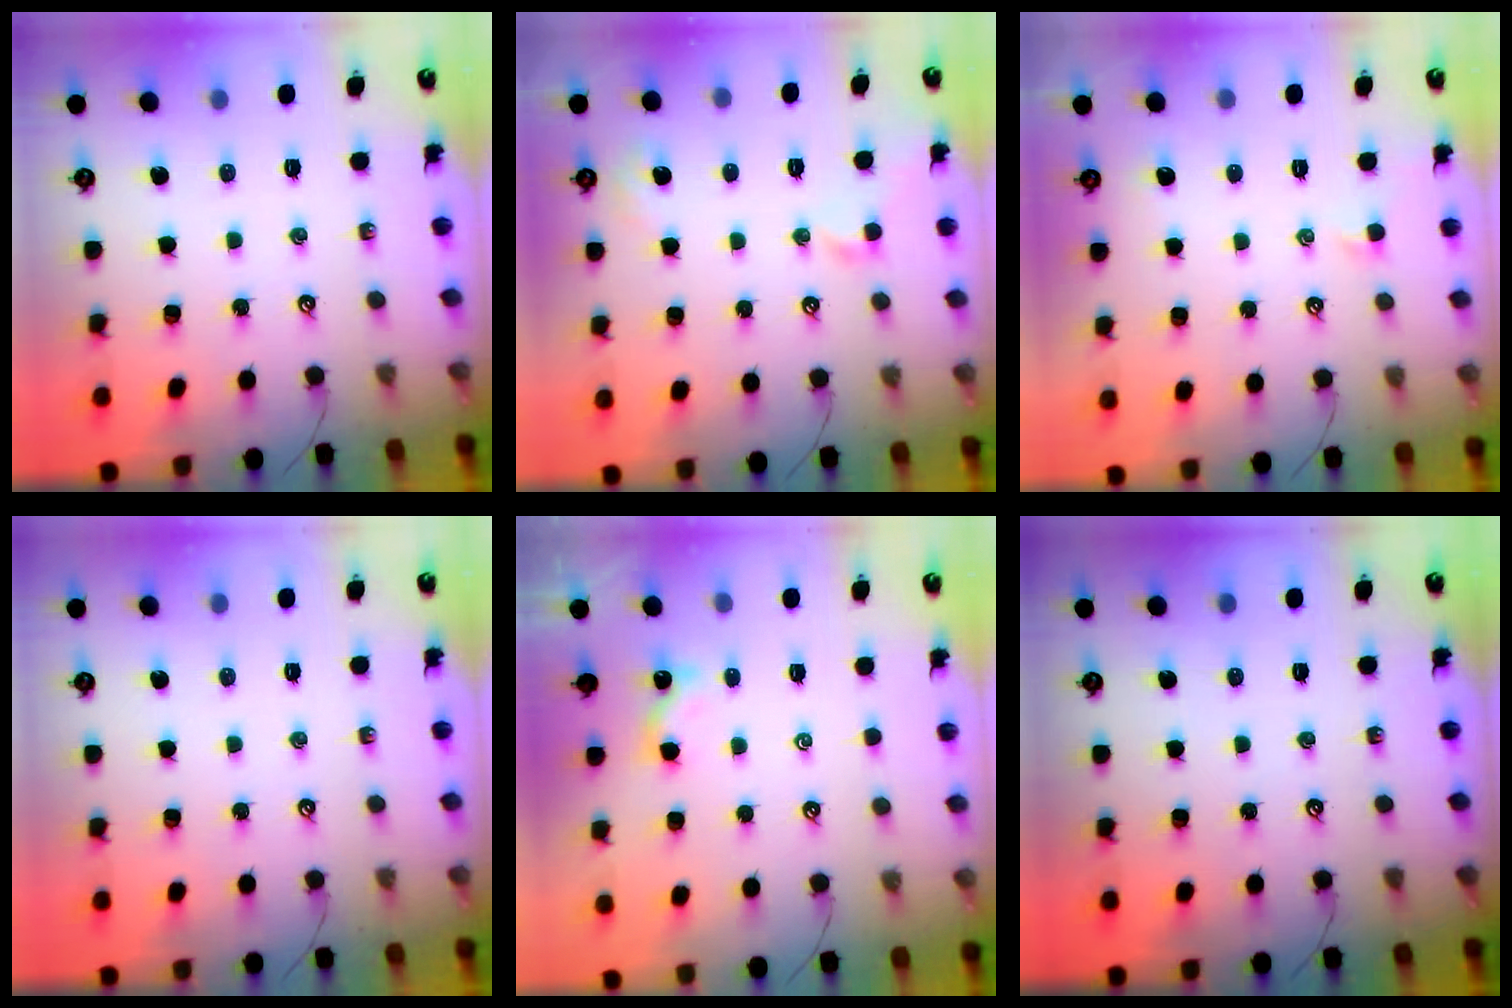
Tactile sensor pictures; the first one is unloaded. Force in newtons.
{"total": 2.9, "press": 2.8, "slide": 0.6}
{"total": 0.7, "press": 0.5, "slide": 0.5}
{"total": 0.0}
{"total": 0.8, "press": 0.7, "slide": 0.2}
{"total": 0.0}